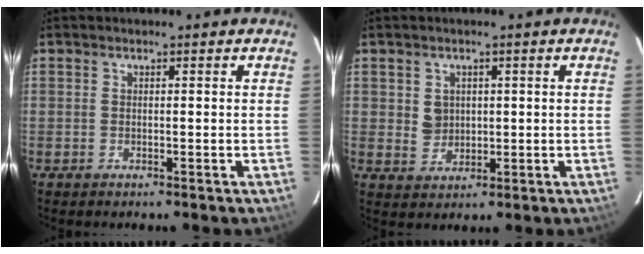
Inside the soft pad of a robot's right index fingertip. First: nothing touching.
{"total": 3.7, "force": [0.7, 3.3, 1.4], "torque": [-0.024, 0.005, 0.019]}